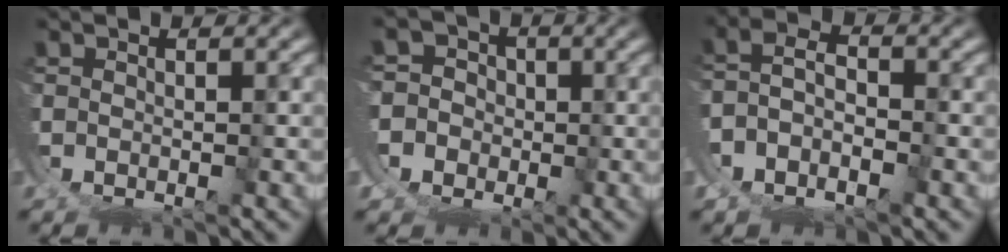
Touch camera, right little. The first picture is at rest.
{"total": 4.9, "force": [0.5, 4.9, 0.5], "torque": [-0.023, -0.016, 0.003]}
{"total": 5.7, "force": [-1.6, 4.8, 2.6], "torque": [-0.057, -0.018, -0.029]}